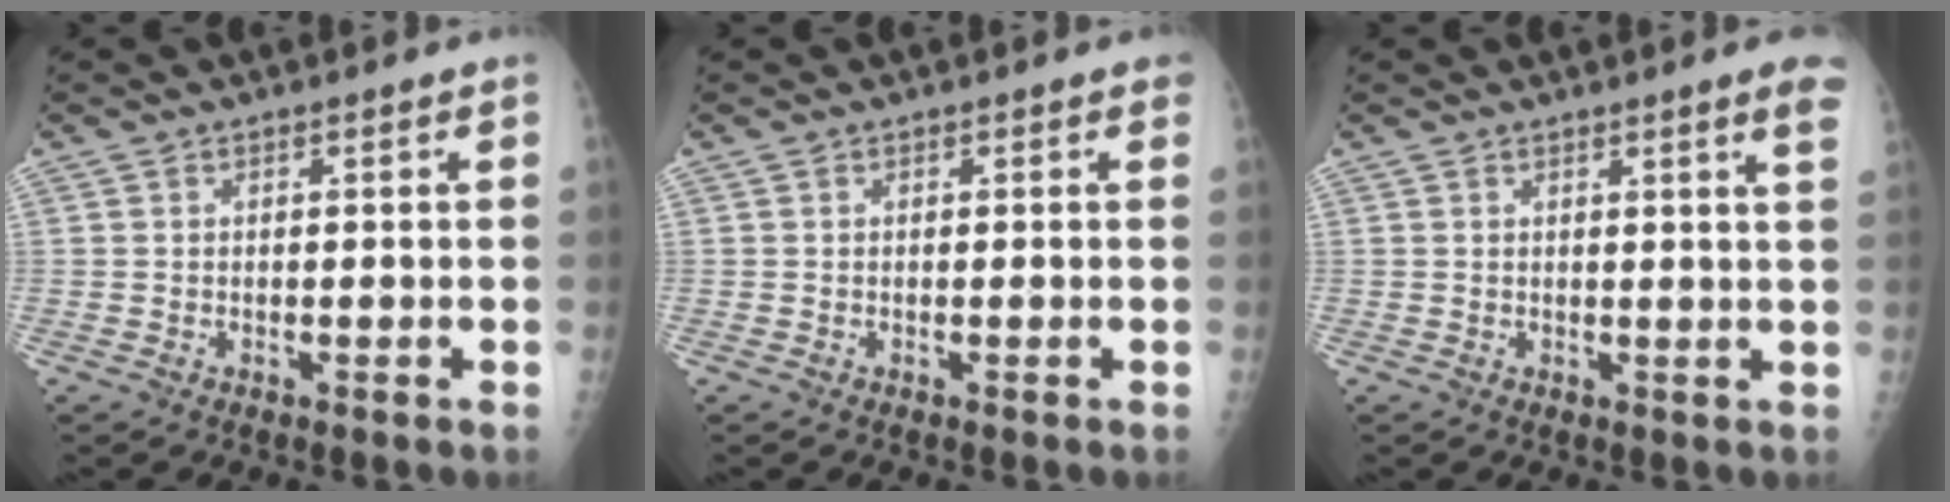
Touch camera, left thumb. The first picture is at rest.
{"total": 0.7, "force": [0.4, 0.2, 0.5], "torque": [-0.008, 0.000, 0.001]}
{"total": 4.0, "force": [2.6, -0.3, 3.0], "torque": [-0.039, -0.012, 0.027]}